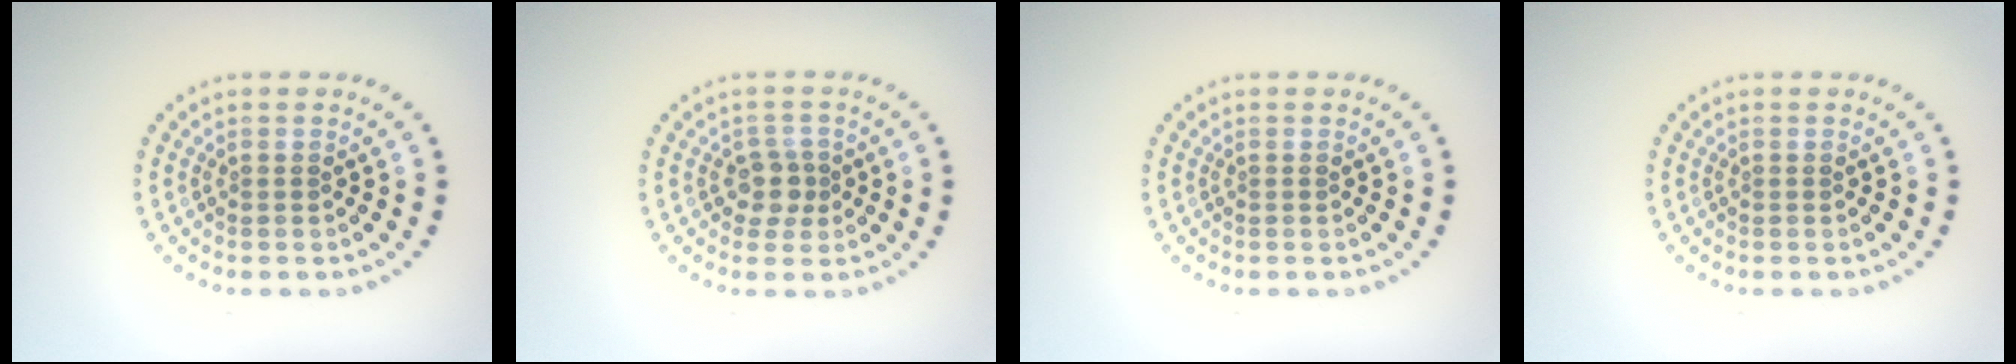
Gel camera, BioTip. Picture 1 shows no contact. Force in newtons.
{"total": 2.1, "press": 1.8, "slide": 1.2}
{"total": 0.0}
{"total": 0.0}